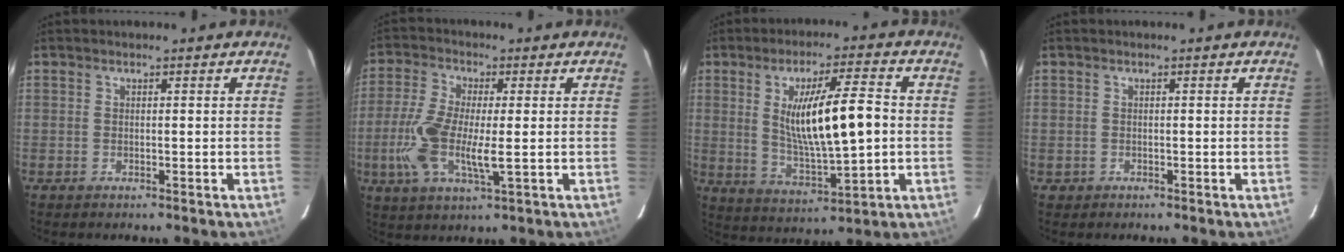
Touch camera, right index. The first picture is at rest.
{"total": 10.0, "force": [-1.4, 2.5, 9.6], "torque": [-0.210, -0.010, -0.026]}
{"total": 13.2, "force": [1.1, 2.0, 13.0], "torque": [-0.234, -0.002, 0.025]}
{"total": 0.7, "force": [-0.2, 0.6, -0.1], "torque": [-0.001, 0.005, -0.005]}